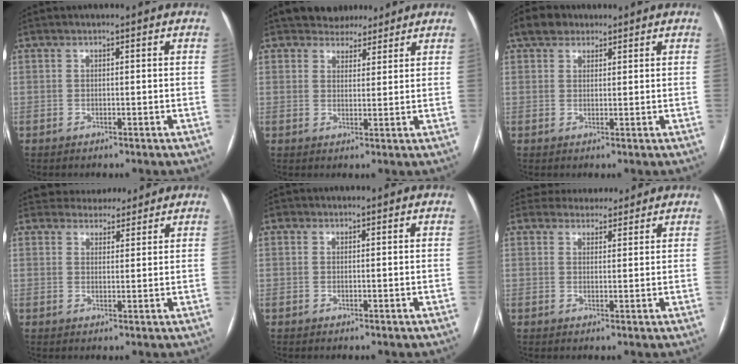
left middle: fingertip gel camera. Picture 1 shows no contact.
{"total": 4.4, "force": [3.8, 2.3, 0.0], "torque": [0.006, 0.002, 0.050]}
{"total": 3.8, "force": [2.7, 2.5, 1.3], "torque": [-0.027, 0.024, 0.047]}
{"total": 5.2, "force": [4.8, 2.0, 0.1], "torque": [0.004, 0.009, 0.064]}
{"total": 0.6, "force": [0.3, 0.6, 0.1], "torque": [0.002, 0.001, 0.001]}
{"total": 5.3, "force": [5.0, 1.9, 0.2], "torque": [0.005, 0.011, 0.066]}